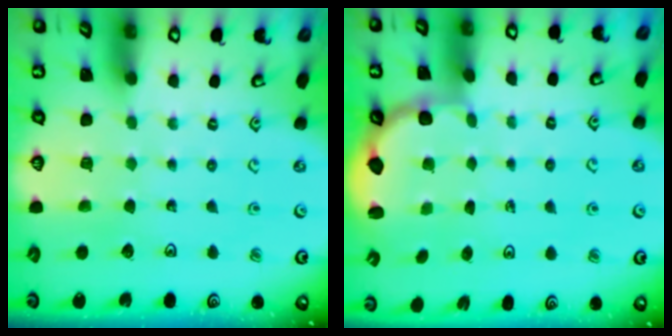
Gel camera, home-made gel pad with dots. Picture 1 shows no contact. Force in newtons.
{"total": 2.9, "press": 2.6, "slide": 1.2}